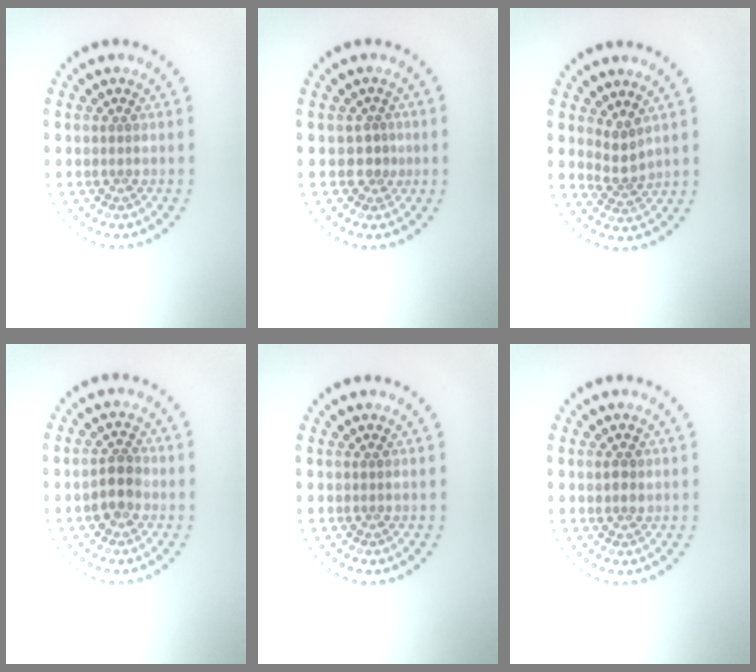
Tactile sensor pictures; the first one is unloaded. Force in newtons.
{"total": 1.6, "press": 1.2, "slide": 1.1}
{"total": 2.1, "press": 1.5, "slide": 1.5}
{"total": 2.3, "press": 2.1, "slide": 0.8}
{"total": 0.0}
{"total": 1.2, "press": 1.2, "slide": 0.4}